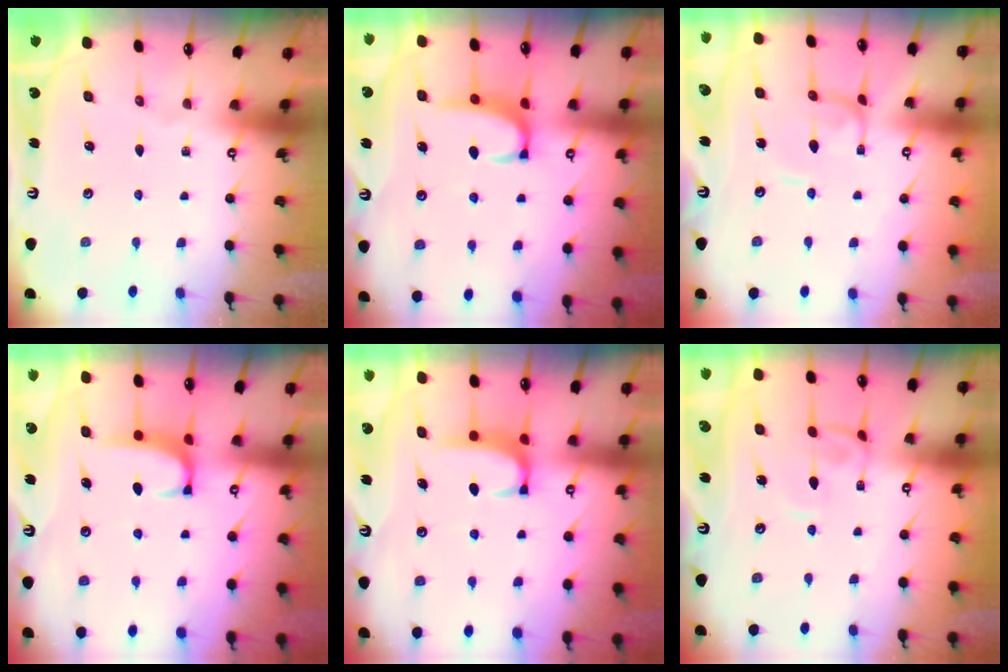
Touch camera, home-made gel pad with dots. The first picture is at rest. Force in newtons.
{"total": 2.2, "press": 2.1, "slide": 0.7}
{"total": 1.5, "press": 1.5, "slide": 0.2}
{"total": 1.5, "press": 1.4, "slide": 0.4}
{"total": 1.8, "press": 1.7, "slide": 0.5}
{"total": 1.0, "press": 1.0, "slide": 0.2}